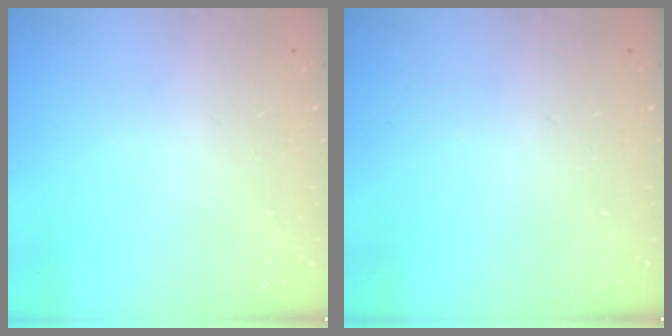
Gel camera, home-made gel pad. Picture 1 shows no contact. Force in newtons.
{"total": 0.0}